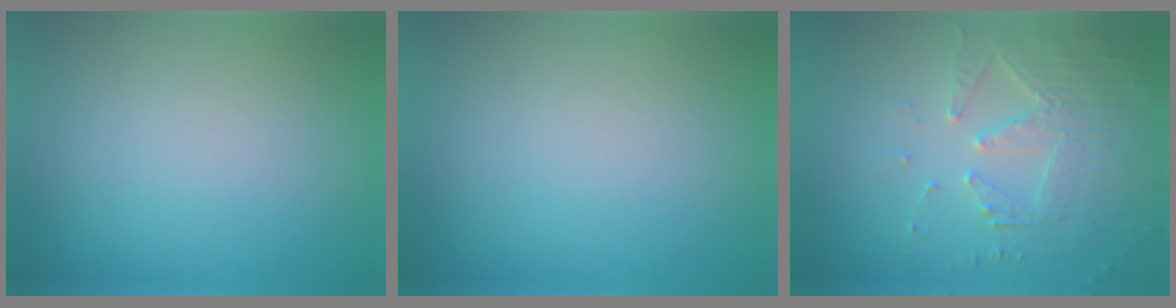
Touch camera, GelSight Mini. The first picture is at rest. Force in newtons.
{"total": 0.0}
{"total": 4.1, "press": 3.6, "slide": 2.1}